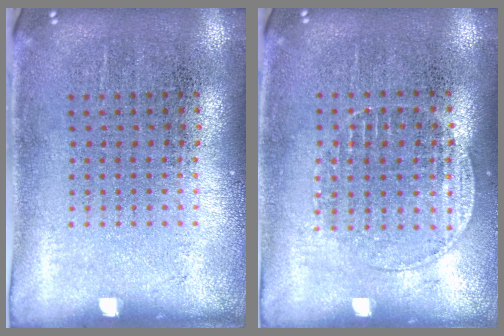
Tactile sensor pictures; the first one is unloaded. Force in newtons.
{"total": 1.2, "press": 1.1, "slide": 0.5}